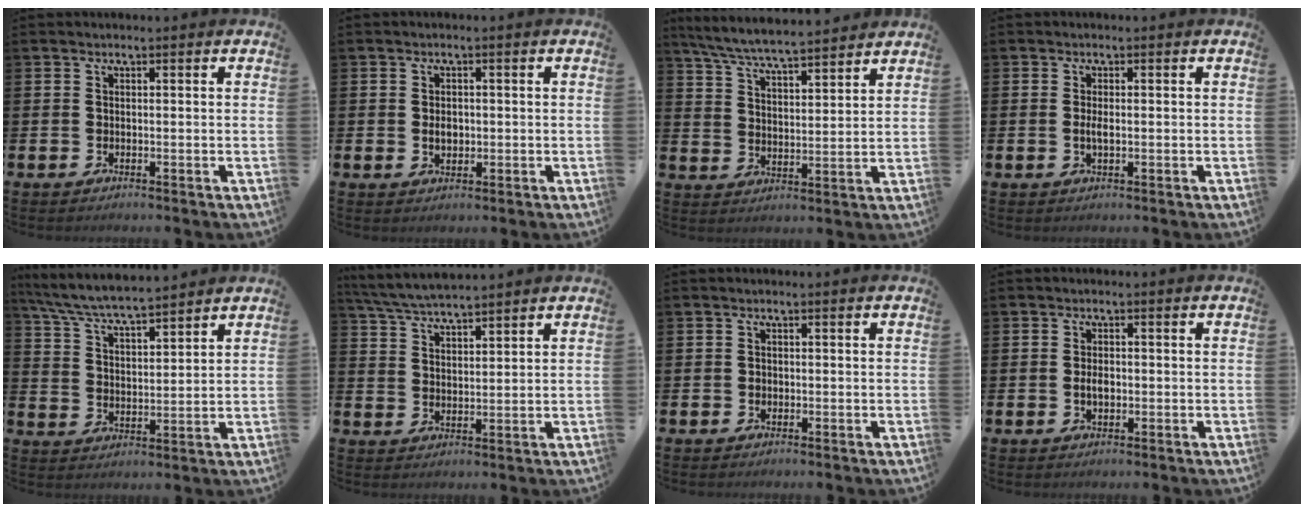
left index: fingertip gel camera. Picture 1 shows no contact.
{"total": 2.2, "force": [0.0, 1.5, 1.5], "torque": [-0.007, -0.002, -0.007]}
{"total": 6.8, "force": [6.6, 0.2, 1.8], "torque": [-0.059, -0.039, 0.117]}
{"total": 1.6, "force": [-0.1, 0.6, 1.5], "torque": [-0.021, -0.001, -0.005]}
{"total": 6.7, "force": [6.4, 0.3, 1.7], "torque": [-0.060, -0.038, 0.113]}
{"total": 5.3, "force": [5.2, 0.3, 1.0], "torque": [-0.040, -0.022, 0.095]}
{"total": 0.7, "force": [-0.1, 0.7, 0.2], "torque": [0.011, -0.001, -0.006]}
{"total": 2.1, "force": [-0.2, 1.3, 1.7], "torque": [-0.017, 0.000, -0.009]}